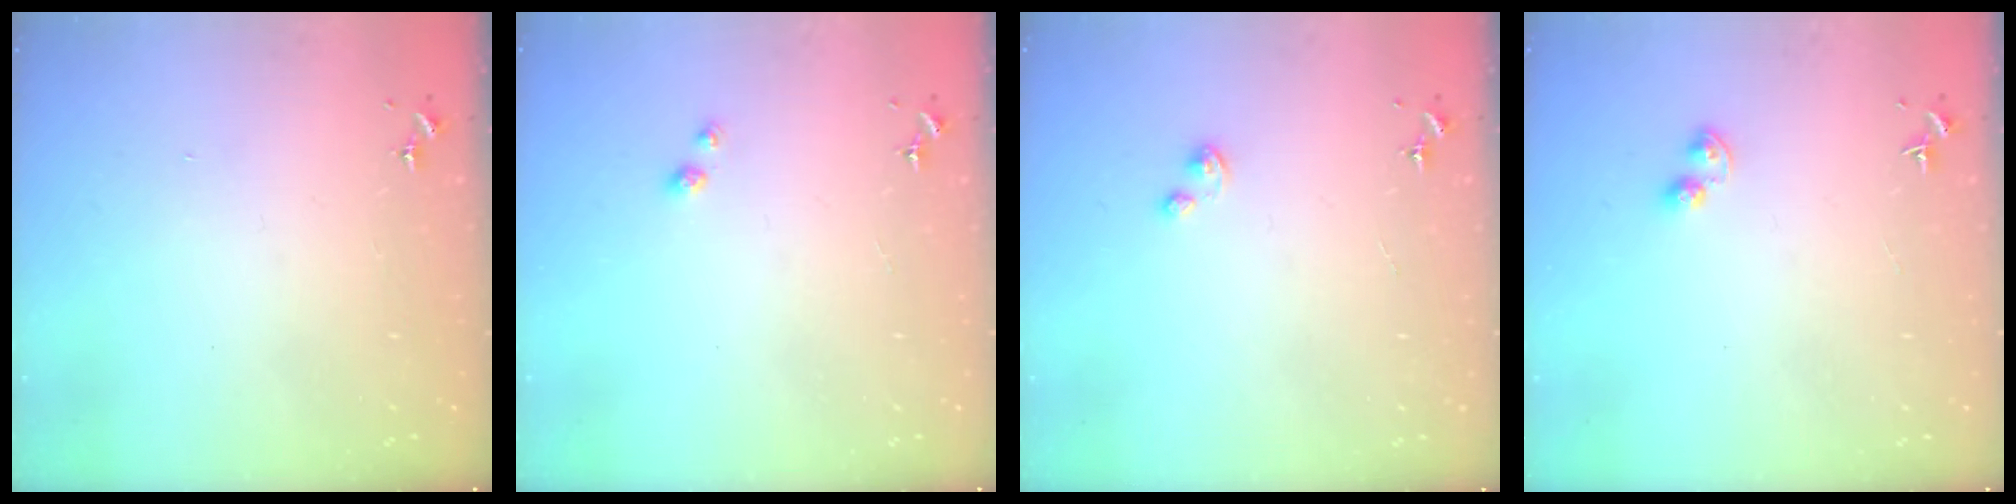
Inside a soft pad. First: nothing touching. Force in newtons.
{"total": 3.1, "press": 3.1, "slide": 0.3}
{"total": 2.1, "press": 2.0, "slide": 0.5}
{"total": 3.9, "press": 3.8, "slide": 0.5}